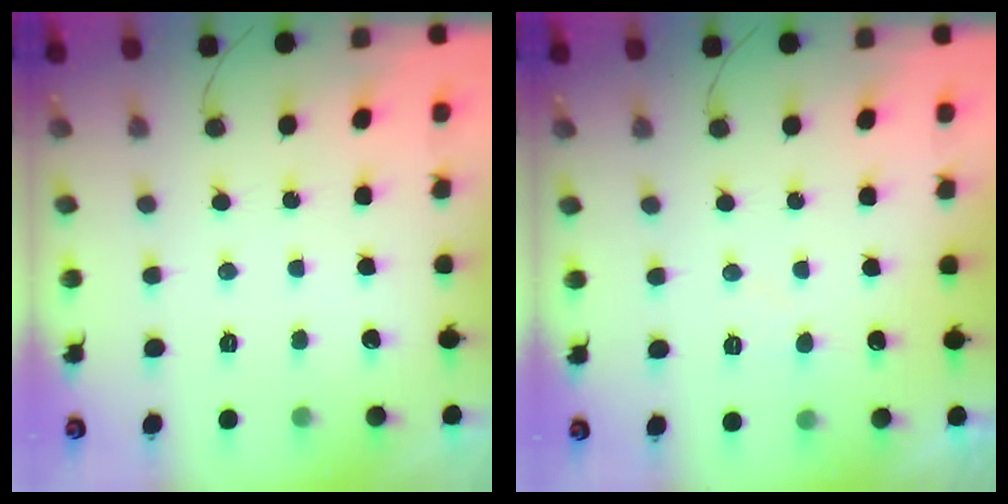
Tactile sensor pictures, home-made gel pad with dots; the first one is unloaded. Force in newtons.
{"total": 4.6, "press": 4.6, "slide": 0.3}